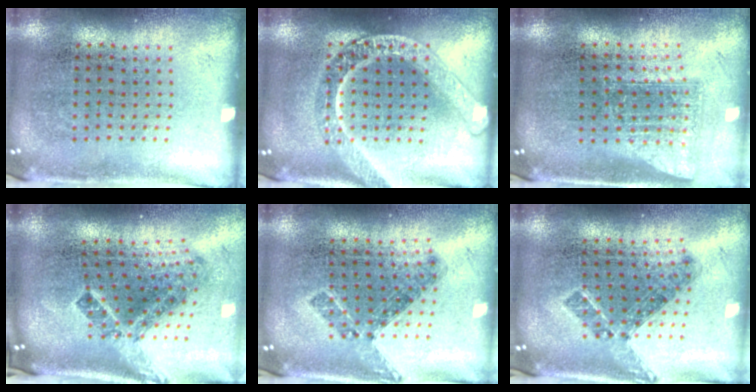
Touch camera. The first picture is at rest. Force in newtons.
{"total": 3.4, "press": 3.4, "slide": 0.4}
{"total": 1.7, "press": 1.3, "slide": 1.0}
{"total": 2.5, "press": 1.5, "slide": 2.0}
{"total": 0.8, "press": 0.7, "slide": 0.3}
{"total": 0.8, "press": 0.7, "slide": 0.4}